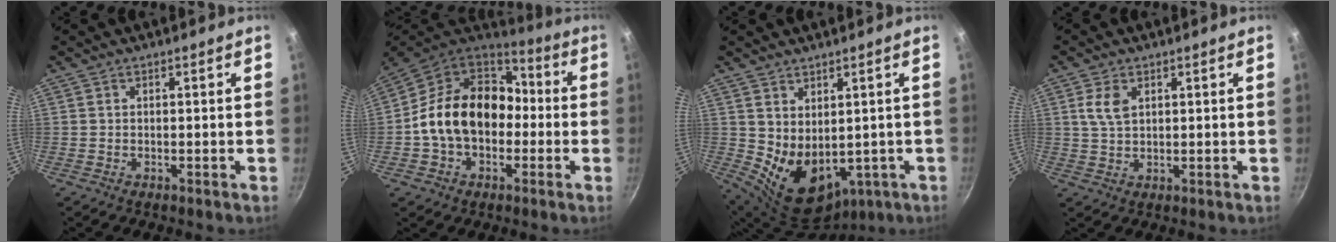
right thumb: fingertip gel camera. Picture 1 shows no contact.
{"total": 19.5, "force": [-1.5, 14.5, 12.9], "torque": [-0.193, 0.053, -0.035]}
{"total": 11.9, "force": [0.3, 8.2, 8.6], "torque": [-0.117, -0.026, 0.040]}
{"total": 4.5, "force": [1.7, 2.7, 3.2], "torque": [-0.060, -0.004, 0.033]}